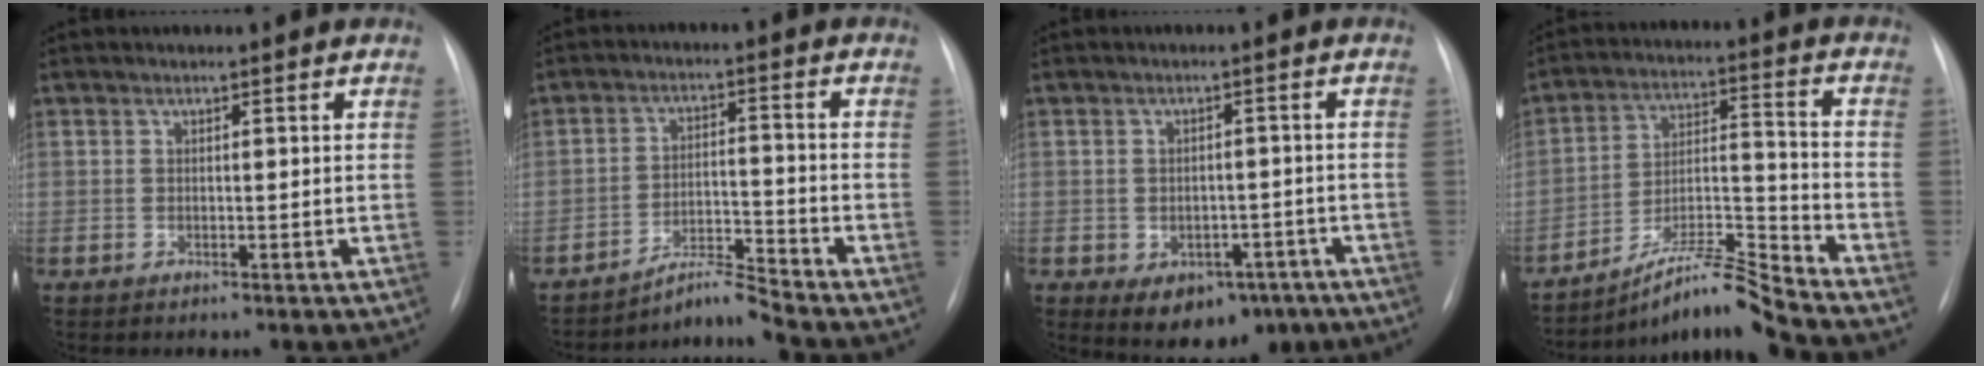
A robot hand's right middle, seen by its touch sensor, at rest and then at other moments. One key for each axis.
{"total": 5.2, "fx": -4.9, "fy": -1.8, "fz": 0.0, "tx": -0.011, "ty": -0.005, "tz": -0.084}
{"total": 8.5, "fx": -4.5, "fy": 5.8, "fz": 4.4, "tx": -0.051, "ty": 0.017, "tz": -0.052}
{"total": 10.3, "fx": -9.5, "fy": -2.0, "fz": 3.5, "tx": -0.063, "ty": 0.016, "tz": -0.167}